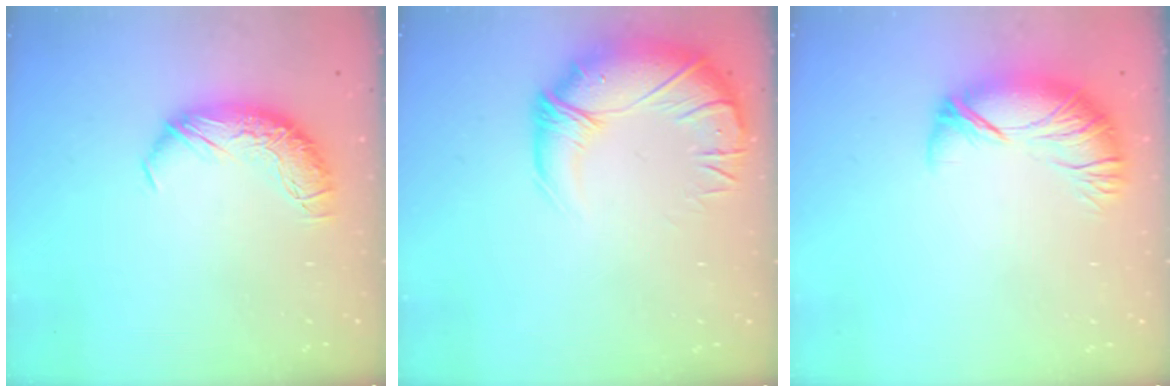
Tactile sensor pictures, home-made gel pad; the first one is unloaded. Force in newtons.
{"total": 3.4, "press": 1.1, "slide": 3.2}
{"total": 2.6, "press": 1.6, "slide": 2.0}